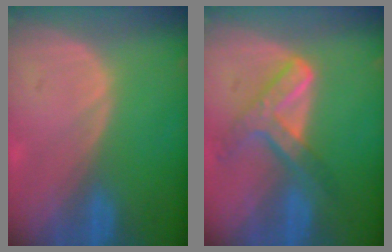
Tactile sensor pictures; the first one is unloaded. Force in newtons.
{"total": 7.2, "press": 6.0, "slide": 3.8}